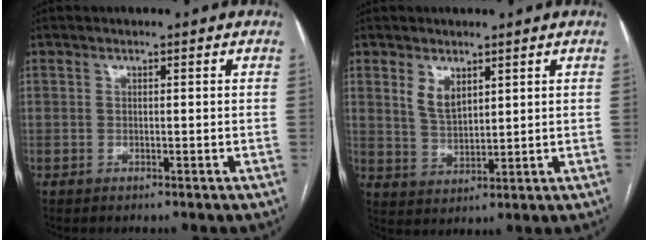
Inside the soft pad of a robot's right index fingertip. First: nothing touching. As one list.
[{"total": 4.4, "force": [2.4, 2.3, 2.8], "torque": [-0.059, -0.002, 0.055]}]